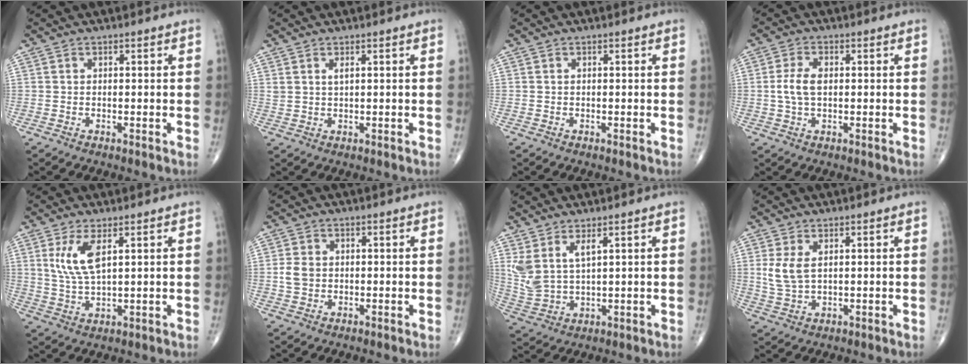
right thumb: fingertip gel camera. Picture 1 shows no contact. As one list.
[{"total": 1.6, "force": [0.9, 0.5, 1.2], "torque": [-0.025, -0.002, 0.022]}, {"total": 0.0}, {"total": 4.8, "force": [0.2, 2.7, 4.0], "torque": [-0.091, 0.006, 0.001]}, {"total": 6.8, "force": [2.6, 2.4, 5.9], "torque": [-0.125, -0.014, 0.060]}, {"total": 3.5, "force": [0.0, 2.8, 2.1], "torque": [-0.038, 0.005, 0.000]}, {"total": 7.0, "force": [3.5, 2.6, 5.5], "torque": [-0.126, -0.020, 0.084]}, {"total": 5.2, "force": [1.3, 2.8, 4.1], "torque": [-0.091, -0.004, 0.033]}]